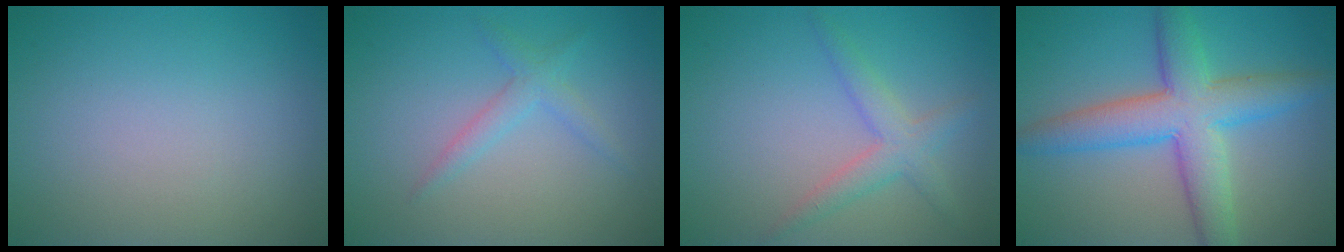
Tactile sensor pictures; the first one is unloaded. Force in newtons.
{"total": 1.9, "press": 1.9, "slide": 0.0}
{"total": 2.7, "press": 2.7, "slide": 0.1}
{"total": 6.1, "press": 6.1, "slide": 0.4}